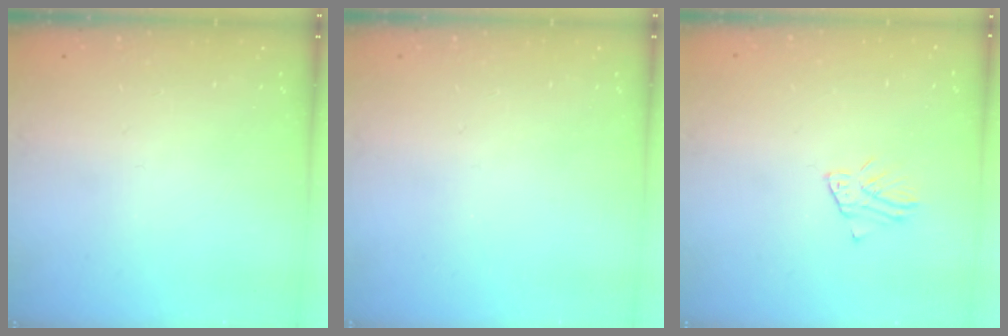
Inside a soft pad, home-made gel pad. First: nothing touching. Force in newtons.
{"total": 0.0}
{"total": 3.2, "press": 3.2, "slide": 0.3}